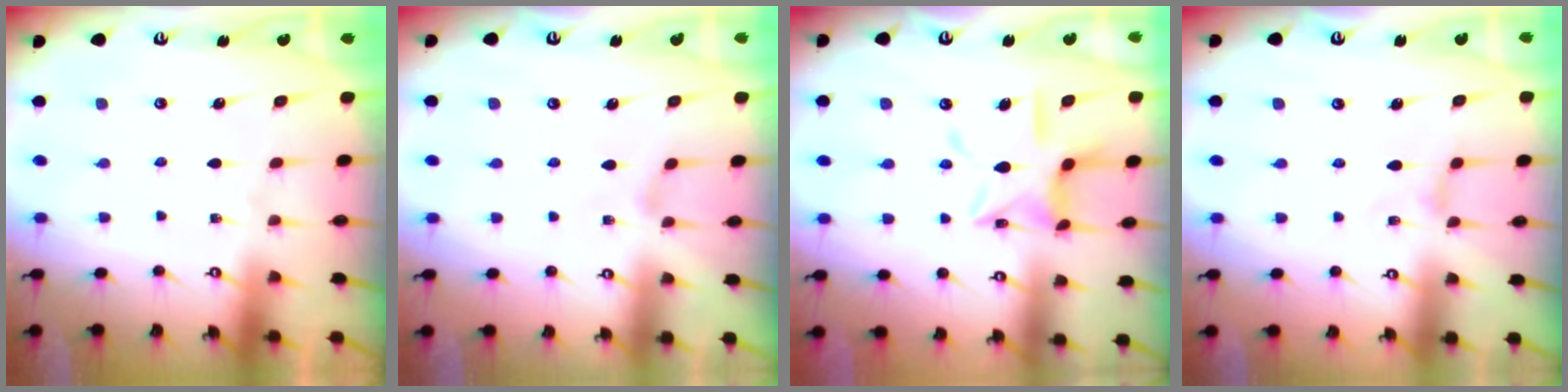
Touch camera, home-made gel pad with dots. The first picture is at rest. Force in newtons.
{"total": 1.6, "press": 1.5, "slide": 0.5}
{"total": 12.8, "press": 12.8, "slide": 1.1}
{"total": 0.0}